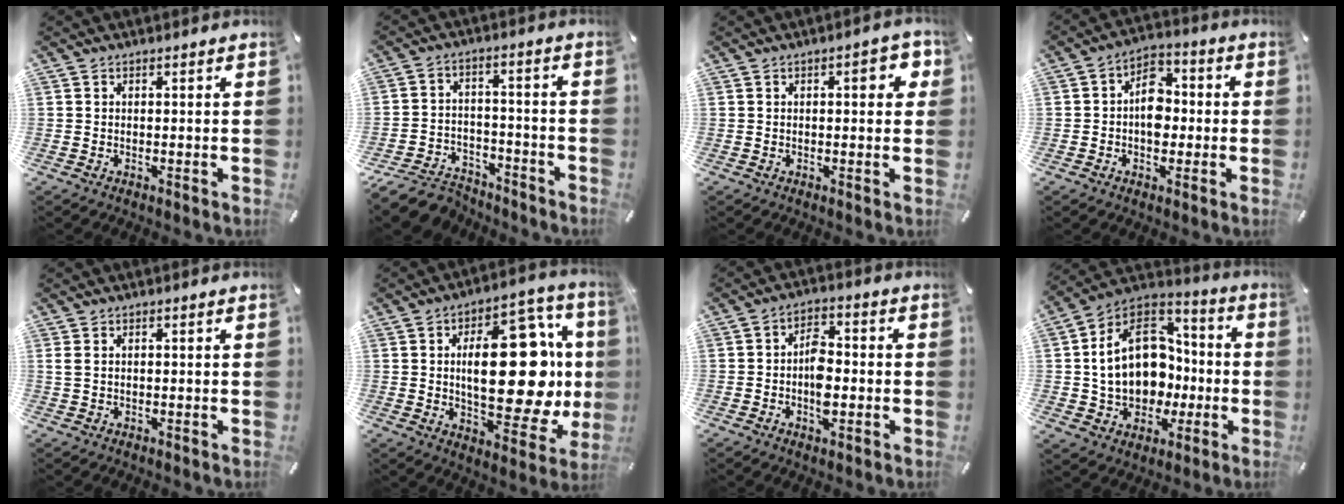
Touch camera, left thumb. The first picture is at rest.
{"total": 9.3, "force": [-7.6, 4.6, 3.0], "torque": [-0.042, 0.044, -0.139]}
{"total": 5.1, "force": [1.1, 2.3, 4.4], "torque": [-0.047, -0.002, 0.009]}
{"total": 8.3, "force": [-1.0, 6.1, 5.5], "torque": [-0.074, 0.009, -0.021]}
{"total": 1.3, "force": [0.4, 0.8, 1.0], "torque": [-0.021, 0.003, 0.007]}
{"total": 29.0, "force": [2.1, 14.1, 25.3], "torque": [-0.373, -0.019, 0.037]}
{"total": 6.8, "force": [-1.4, 3.9, 5.3], "torque": [-0.094, 0.007, -0.026]}
{"total": 19.1, "force": [-0.6, 15.4, 11.2], "torque": [-0.218, 0.005, -0.001]}